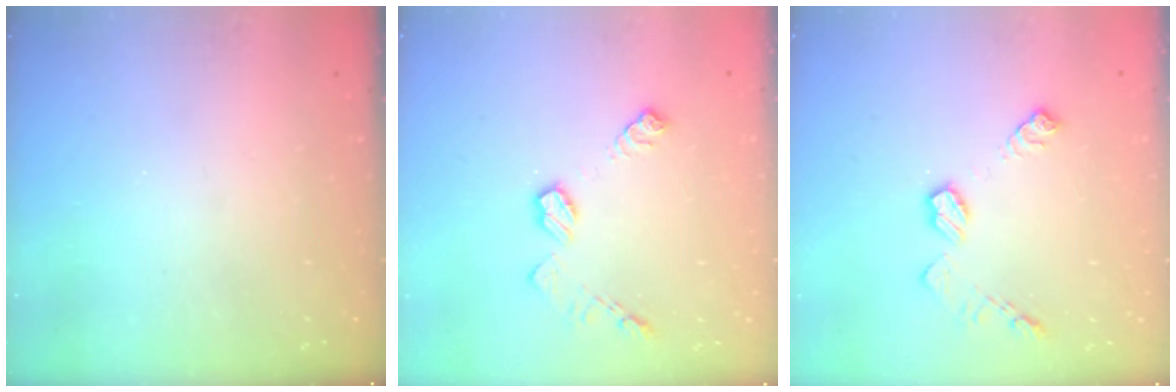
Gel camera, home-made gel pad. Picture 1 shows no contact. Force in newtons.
{"total": 9.3, "press": 9.3, "slide": 0.4}
{"total": 9.3, "press": 9.3, "slide": 0.4}